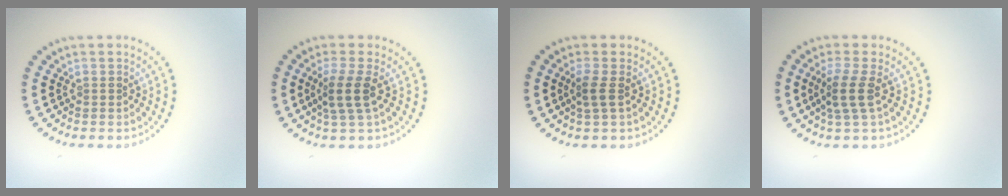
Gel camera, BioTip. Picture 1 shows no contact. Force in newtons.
{"total": 2.6, "press": 2.0, "slide": 1.7}
{"total": 1.6, "press": 1.4, "slide": 0.9}
{"total": 2.6, "press": 2.0, "slide": 1.6}